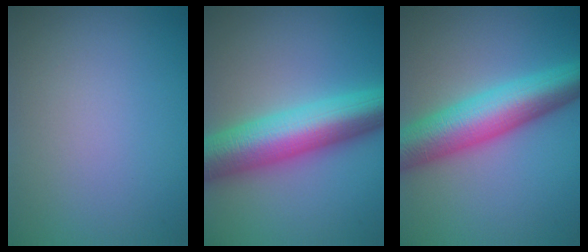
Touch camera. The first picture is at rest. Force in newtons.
{"total": 10.1, "press": 10.1, "slide": 0.2}
{"total": 9.1, "press": 9.1, "slide": 0.2}